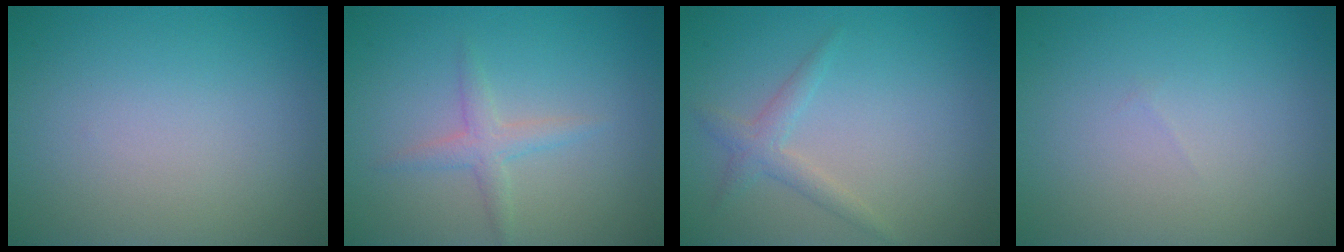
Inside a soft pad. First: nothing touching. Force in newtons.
{"total": 1.8, "press": 1.8, "slide": 0.0}
{"total": 1.8, "press": 1.8, "slide": 0.1}
{"total": 0.0}